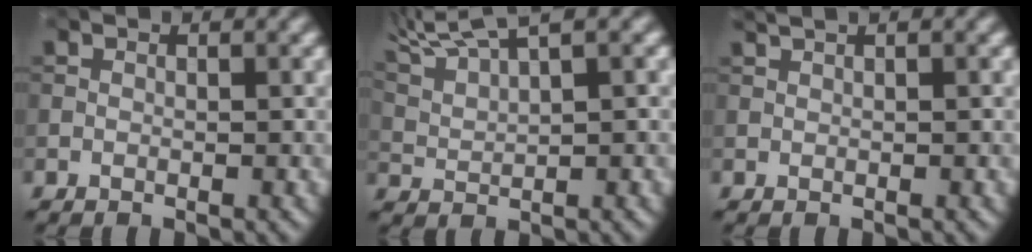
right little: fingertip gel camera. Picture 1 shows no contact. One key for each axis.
{"total": 6.2, "fx": 4.9, "fy": 1.0, "fz": 3.6, "tx": -0.086, "ty": 0.022, "tz": 0.088}
{"total": 1.5, "fx": 1.1, "fy": 0.4, "fz": 0.9, "tx": -0.015, "ty": 0.005, "tz": 0.012}